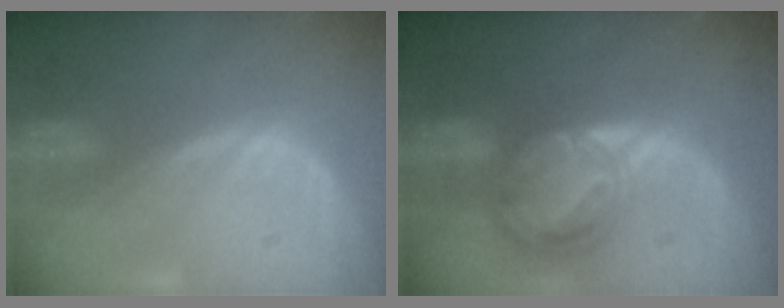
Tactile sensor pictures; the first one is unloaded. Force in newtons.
{"total": 8.5, "press": 7.2, "slide": 4.5}